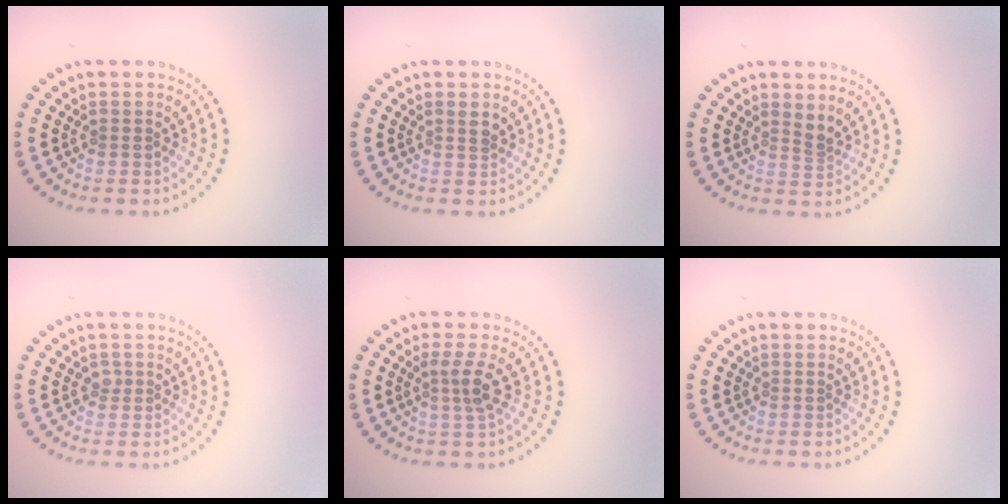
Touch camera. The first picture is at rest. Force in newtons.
{"total": 1.3, "press": 1.1, "slide": 0.7}
{"total": 1.2, "press": 0.7, "slide": 1.0}
{"total": 0.7, "press": 0.4, "slide": 0.6}
{"total": 2.4, "press": 1.8, "slide": 1.5}
{"total": 0.0}